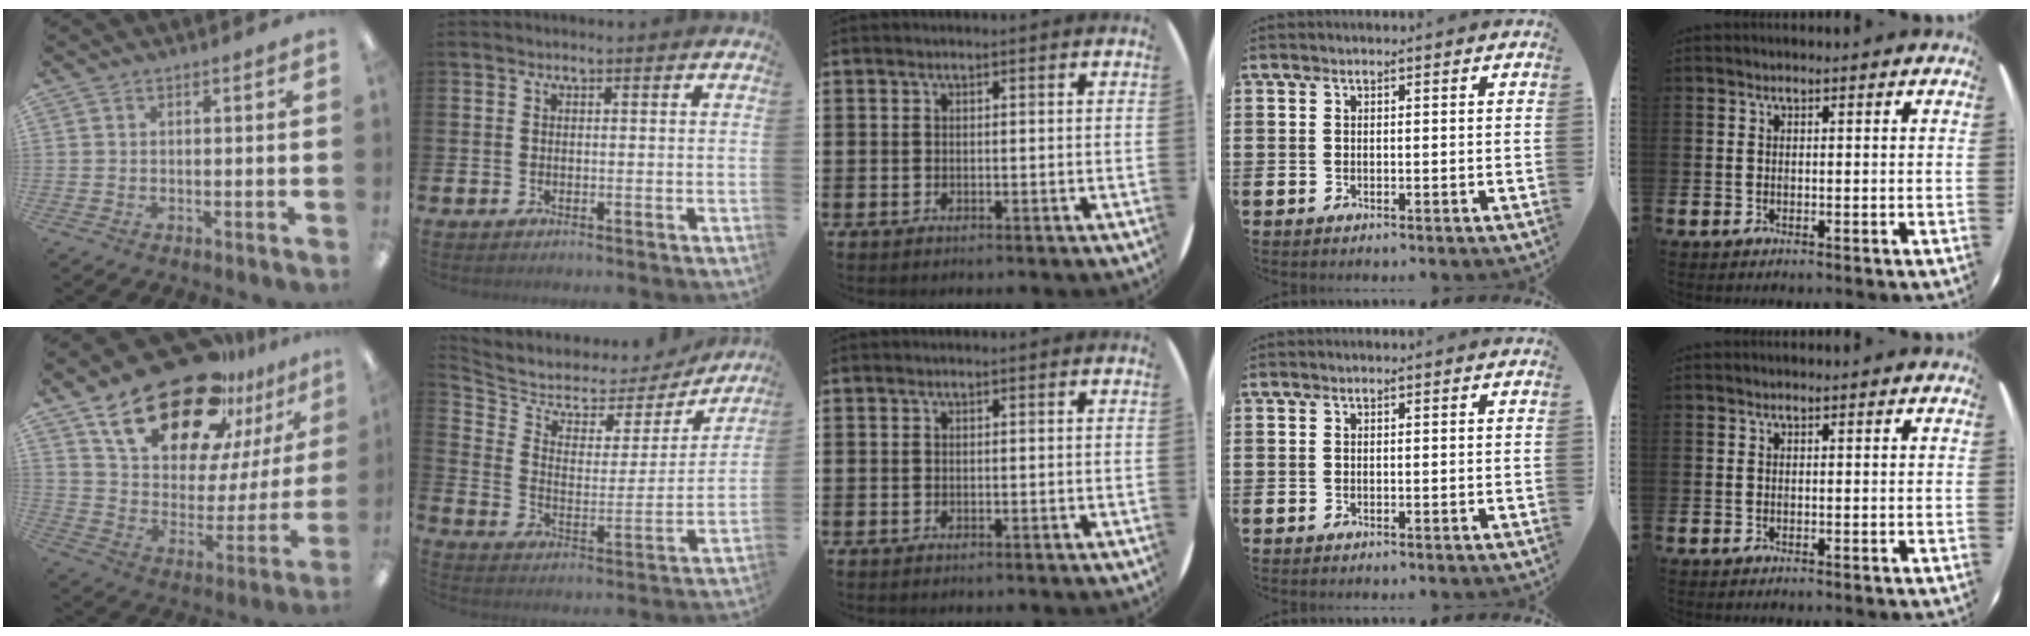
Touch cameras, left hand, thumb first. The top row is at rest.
{"thumb": {"total": 25.5, "force": [18.4, 11.3, 13.5], "torque": [-0.227, -0.116, 0.323]}, "index": {"total": 5.3, "force": [4.7, 2.3, 0.5], "torque": [-0.053, -0.043, 0.074]}}